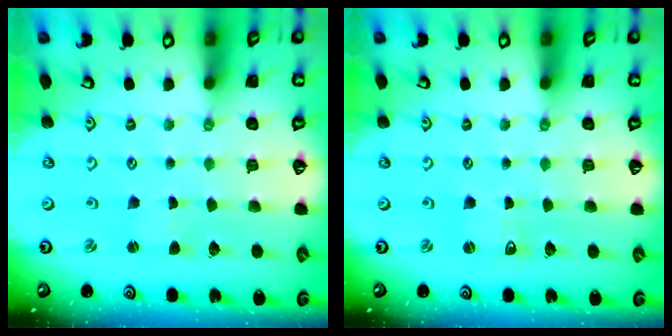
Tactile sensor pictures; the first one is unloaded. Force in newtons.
{"total": 2.3, "press": 2.3, "slide": 0.4}